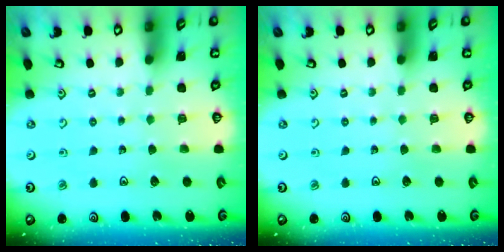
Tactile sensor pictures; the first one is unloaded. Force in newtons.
{"total": 0.0}